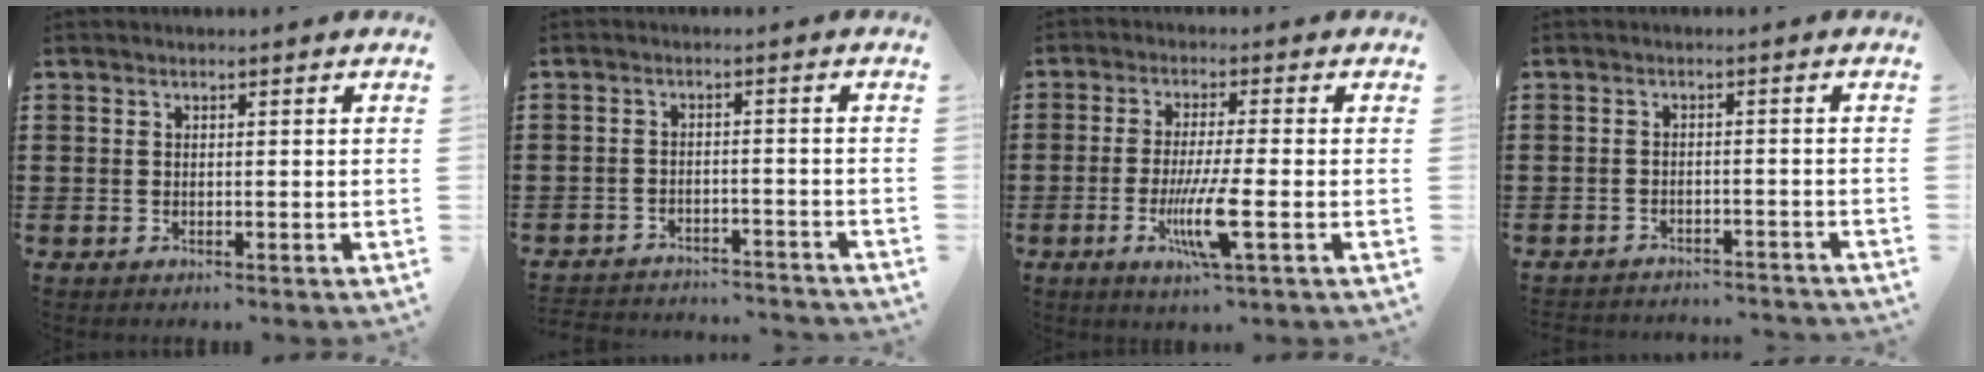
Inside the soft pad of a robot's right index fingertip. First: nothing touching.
{"total": 3.0, "force": [-3.0, 0.1, 0.1], "torque": [-0.008, -0.001, -0.065]}
{"total": 8.1, "force": [-2.4, 0.7, 7.7], "torque": [-0.151, -0.021, -0.046]}
{"total": 2.2, "force": [-2.2, 0.1, 0.1], "torque": [-0.009, -0.001, -0.048]}